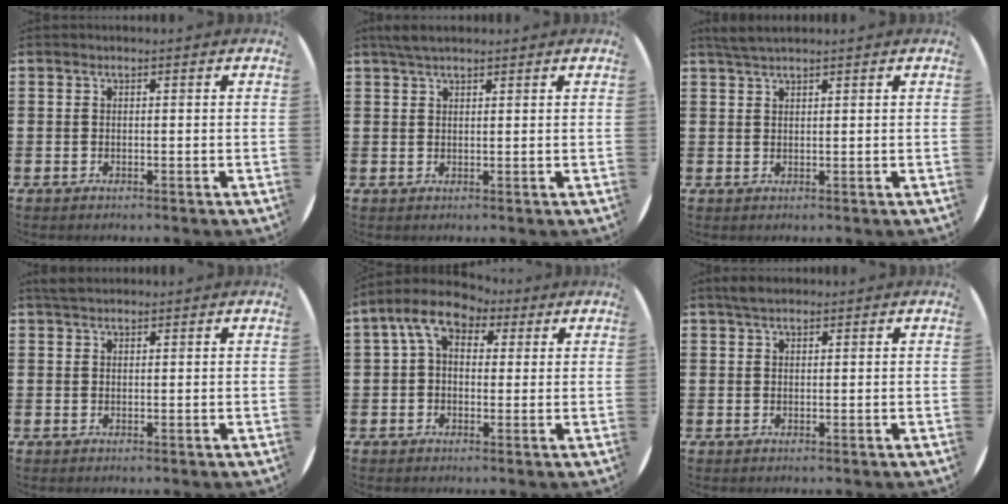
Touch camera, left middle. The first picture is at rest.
{"total": 2.3, "force": [2.0, 0.6, 1.1], "torque": [-0.025, 0.006, 0.036]}
{"total": 2.0, "force": [1.8, 0.1, 0.8], "torque": [-0.018, 0.003, 0.033]}
{"total": 1.6, "force": [1.5, 0.4, 0.5], "torque": [-0.012, 0.005, 0.028]}
{"total": 6.5, "force": [4.0, 4.0, 3.1], "torque": [-0.069, 0.001, 0.071]}
{"total": 1.9, "force": [1.6, 0.8, 0.7], "torque": [-0.008, 0.003, 0.028]}